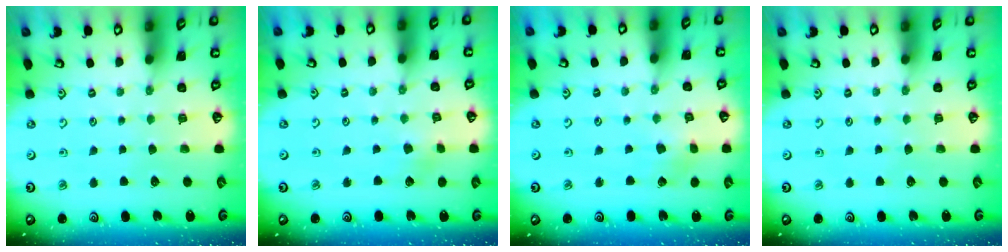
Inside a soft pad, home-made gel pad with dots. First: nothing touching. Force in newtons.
{"total": 2.3, "press": 2.3, "slide": 0.4}
{"total": 3.2, "press": 3.1, "slide": 0.3}
{"total": 0.0}